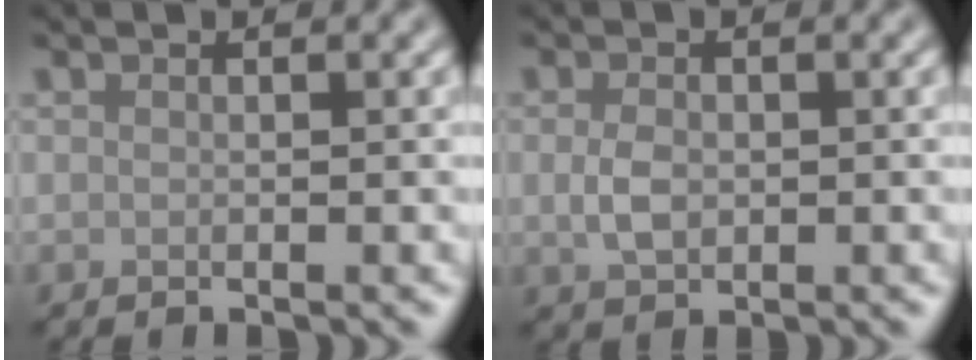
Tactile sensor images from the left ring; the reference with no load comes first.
{"total": 2.2, "force": [0.0, 1.5, 1.6], "torque": [-0.035, -0.002, 0.000]}